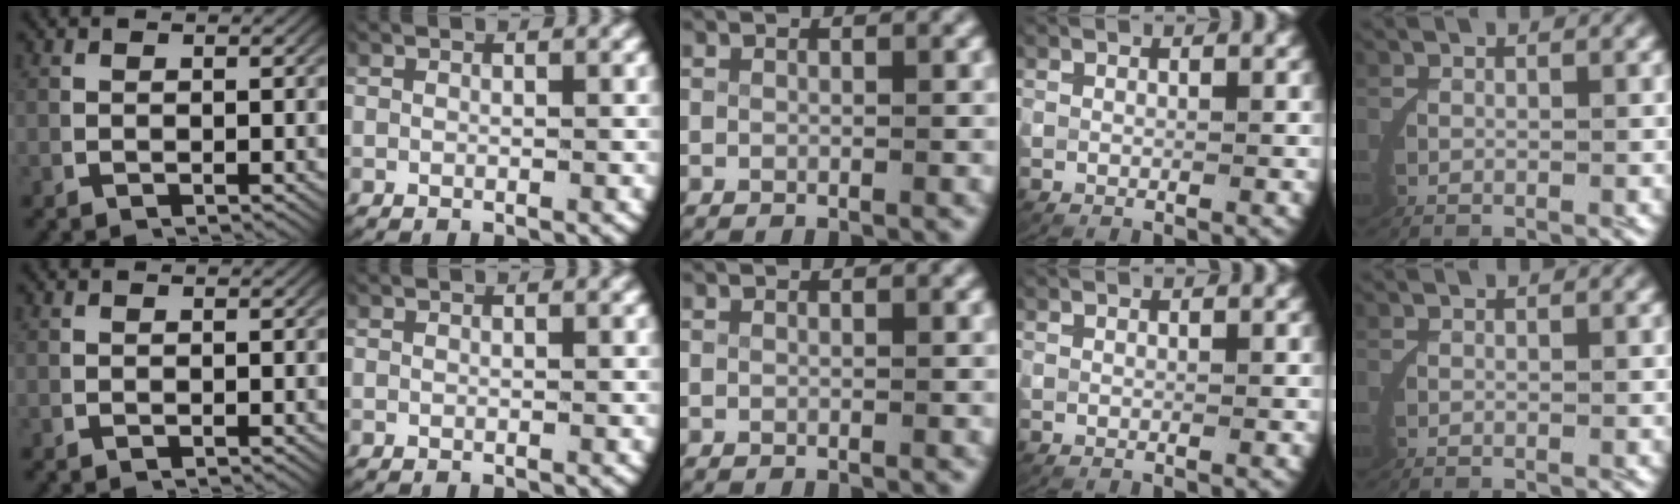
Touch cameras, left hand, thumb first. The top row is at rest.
{}